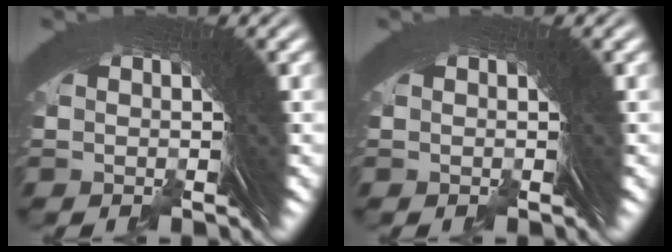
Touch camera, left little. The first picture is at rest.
{"total": 0.0}